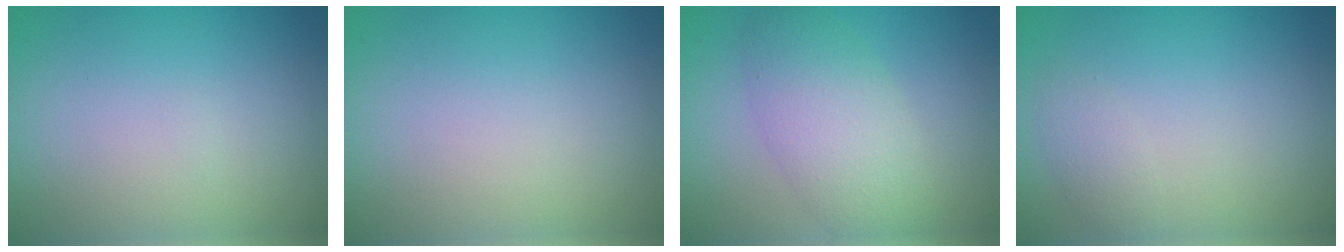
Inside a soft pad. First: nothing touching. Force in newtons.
{"total": 0.0}
{"total": 4.7, "press": 4.7, "slide": 0.3}
{"total": 1.2, "press": 1.2, "slide": 0.1}